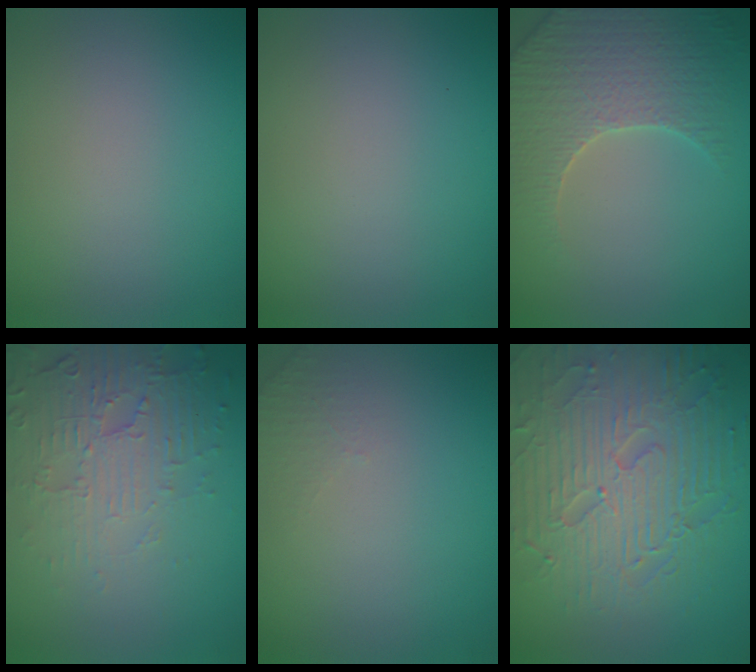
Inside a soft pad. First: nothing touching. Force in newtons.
{"total": 0.0}
{"total": 5.1, "press": 4.9, "slide": 1.6}
{"total": 5.5, "press": 3.6, "slide": 4.1}
{"total": 1.3, "press": 1.2, "slide": 0.3}
{"total": 9.1, "press": 6.3, "slide": 6.5}